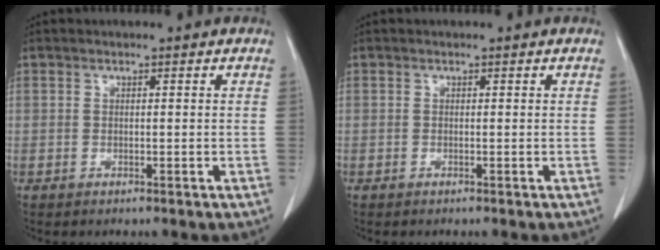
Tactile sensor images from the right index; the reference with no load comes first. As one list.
[{"total": 0.0}]